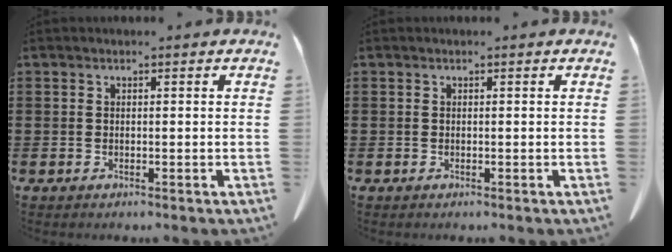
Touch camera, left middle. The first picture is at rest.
{"total": 0.0}